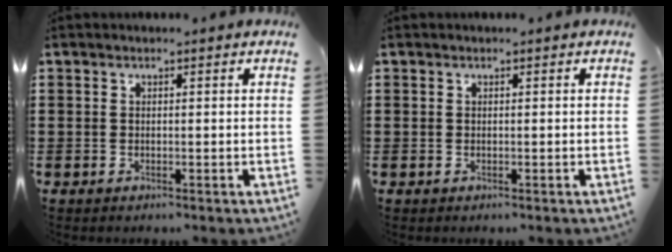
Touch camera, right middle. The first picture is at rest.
{"total": 0.0}